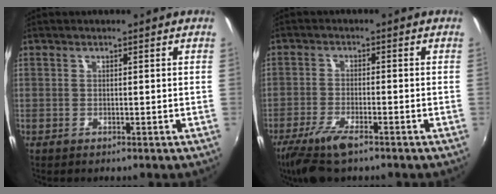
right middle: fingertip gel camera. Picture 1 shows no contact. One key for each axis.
{"total": 8.0, "fx": -5.6, "fy": 2.0, "fz": 5.3, "tx": -0.130, "ty": -0.022, "tz": -0.110}